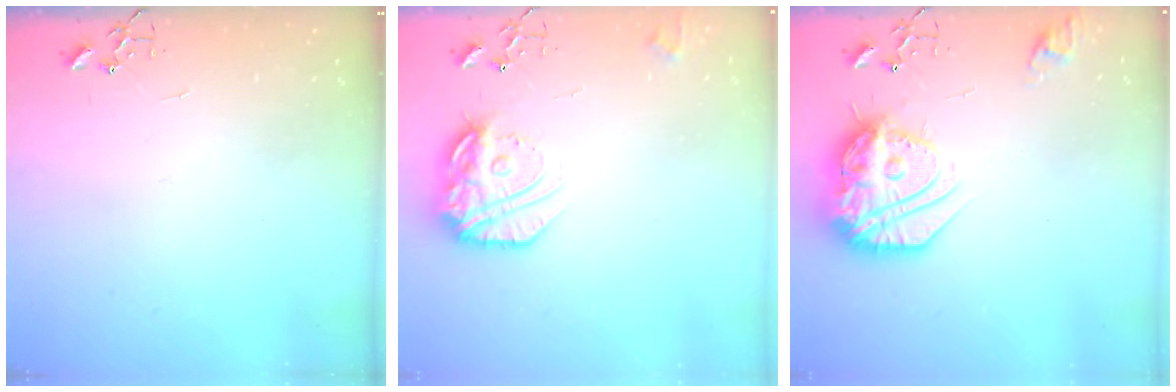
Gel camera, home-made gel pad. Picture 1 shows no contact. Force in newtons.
{"total": 17.4, "press": 17.3, "slide": 1.2}
{"total": 20.9, "press": 20.8, "slide": 1.7}